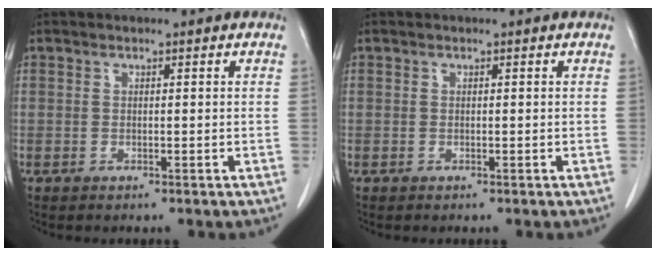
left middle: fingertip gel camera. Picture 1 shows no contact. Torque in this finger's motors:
{"motor_torque": [0.30, -0.28, 0.02, 0.00]}